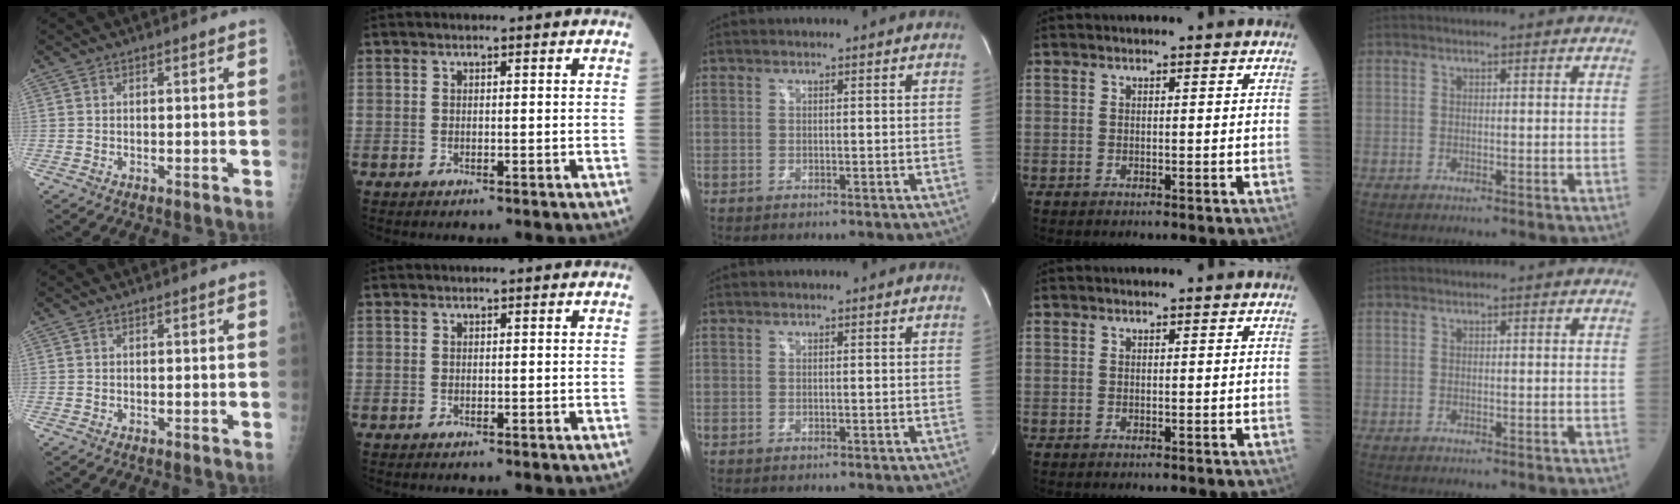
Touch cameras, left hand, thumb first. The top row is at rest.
{}